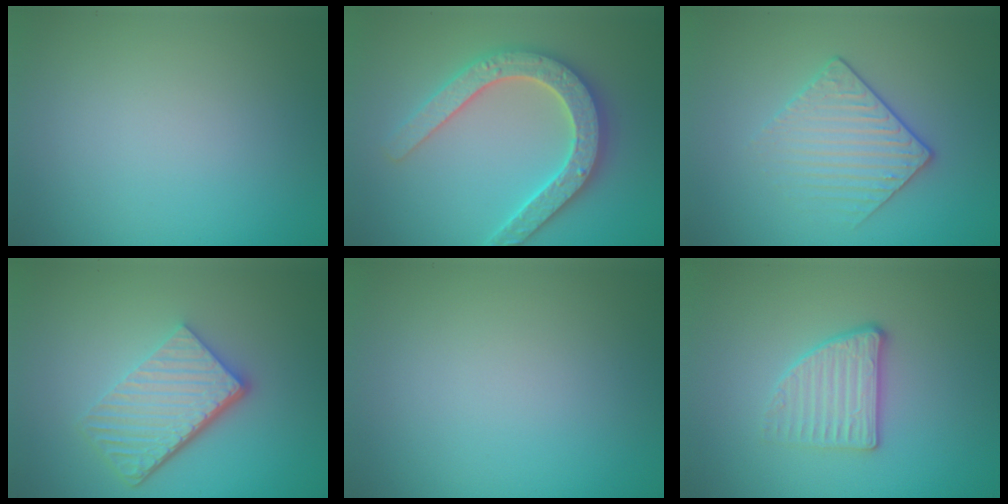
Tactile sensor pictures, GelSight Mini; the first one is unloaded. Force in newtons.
{"total": 5.3, "press": 5.2, "slide": 1.0}
{"total": 2.4, "press": 2.1, "slide": 1.1}
{"total": 5.6, "press": 3.8, "slide": 4.1}
{"total": 0.0}
{"total": 2.7, "press": 2.4, "slide": 1.2}